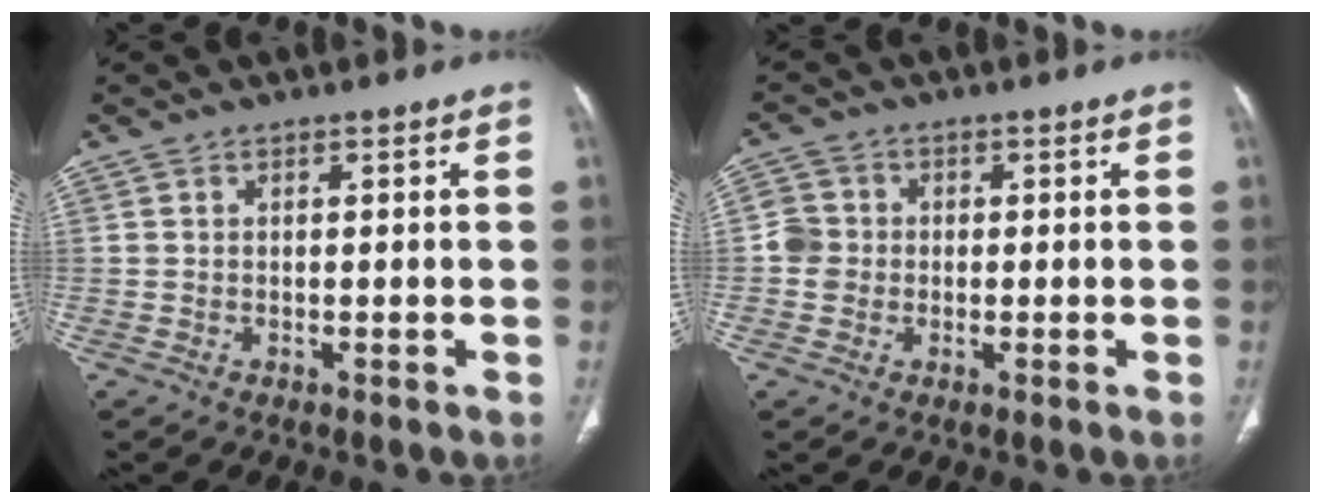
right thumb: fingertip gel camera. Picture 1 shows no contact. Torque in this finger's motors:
{"motor_torque": [0.31, 0.23, -0.11, 0.58, -0.01]}